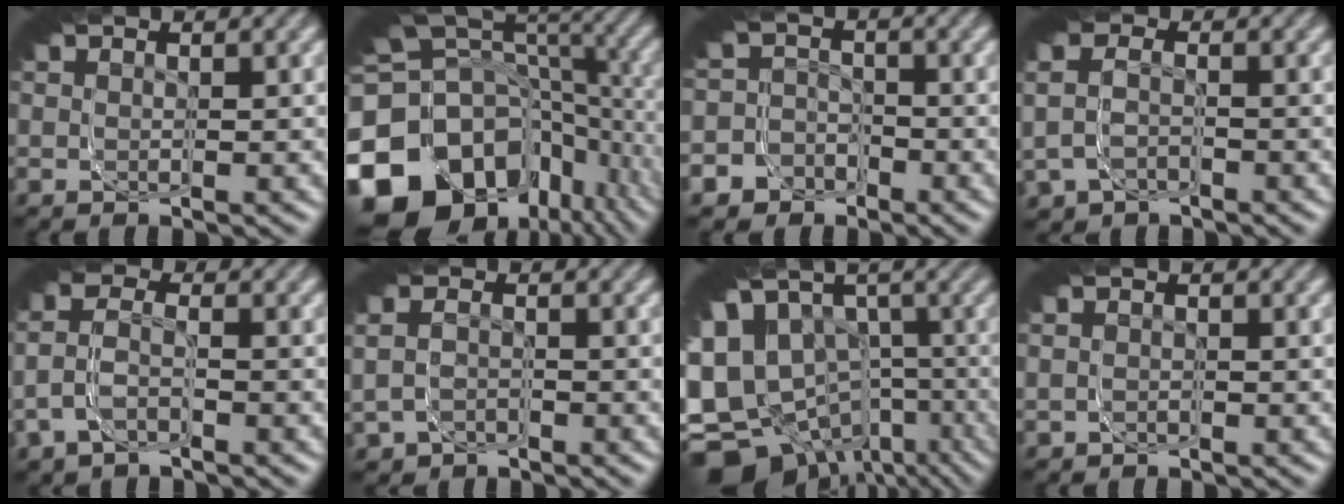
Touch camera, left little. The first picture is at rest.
{"total": 20.2, "force": [-7.3, 14.1, 12.4], "torque": [-0.207, -0.058, -0.106]}
{"total": 10.4, "force": [-2.3, 9.6, 3.5], "torque": [-0.065, -0.035, -0.041]}
{"total": 4.3, "force": [-2.4, 3.2, 1.7], "torque": [-0.022, -0.010, -0.037]}
{"total": 2.9, "force": [-2.1, 1.3, 1.4], "torque": [-0.011, 0.004, -0.039]}
{"total": 5.2, "force": [-2.0, 4.3, 2.1], "torque": [-0.034, -0.015, -0.032]}
{"total": 18.5, "force": [-3.5, 13.9, 11.7], "torque": [-0.188, -0.026, -0.068]}
{"total": 1.7, "force": [-0.9, 1.4, 0.5], "torque": [-0.010, -0.014, -0.009]}